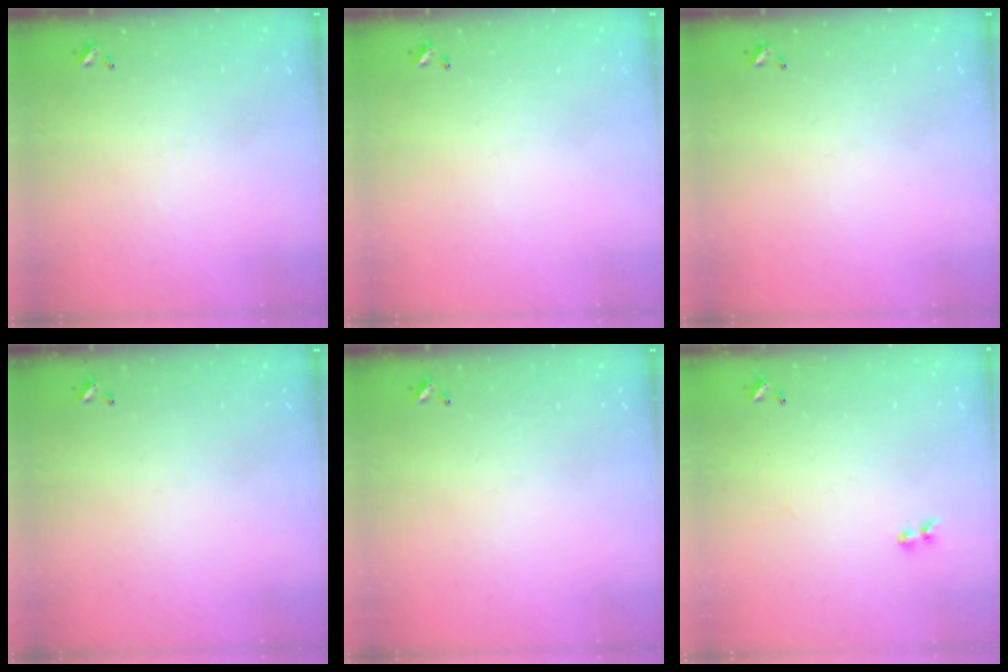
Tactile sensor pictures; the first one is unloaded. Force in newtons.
{"total": 0.0}
{"total": 0.0}
{"total": 0.0}
{"total": 0.0}
{"total": 1.3, "press": 1.1, "slide": 0.7}